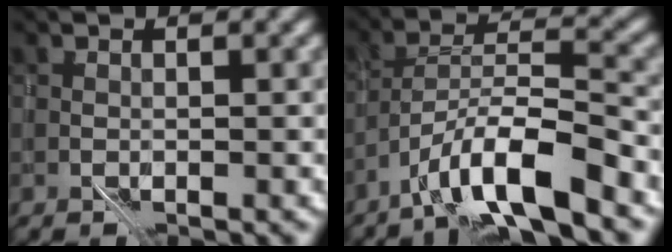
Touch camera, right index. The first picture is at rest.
{"total": 7.0, "force": [-5.0, 0.8, 4.9], "torque": [-0.082, 0.014, -0.089]}